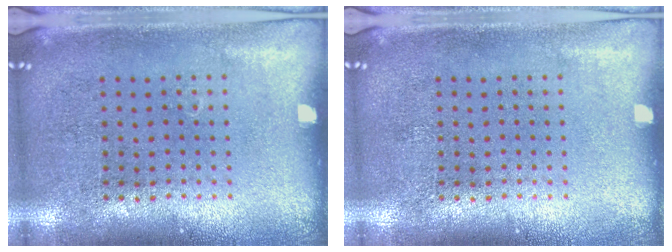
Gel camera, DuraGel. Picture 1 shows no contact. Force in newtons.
{"total": 0.0}